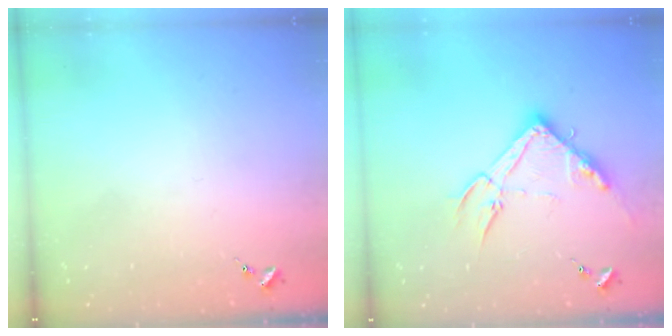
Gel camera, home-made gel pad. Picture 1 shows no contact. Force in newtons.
{"total": 16.1, "press": 16.1, "slide": 0.6}